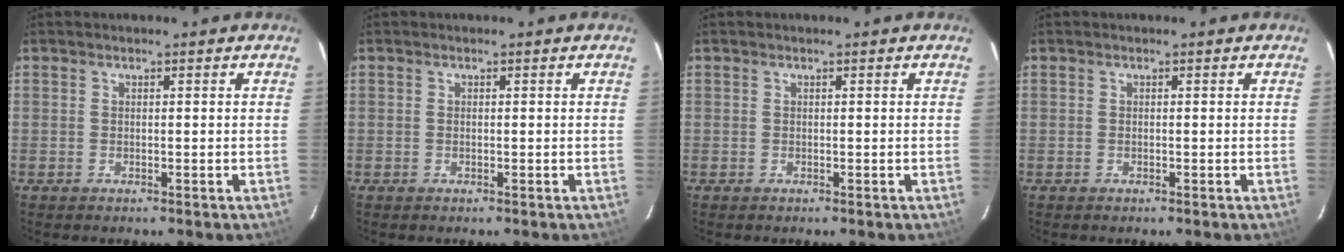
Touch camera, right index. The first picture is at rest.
{"total": 0.0}
{"total": 0.0}
{"total": 0.0}